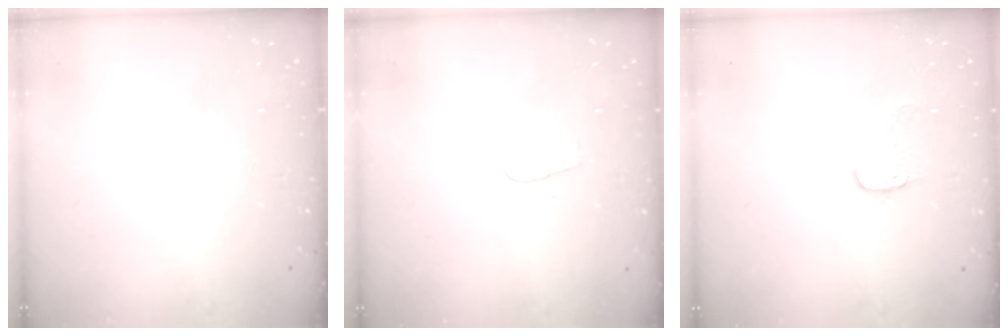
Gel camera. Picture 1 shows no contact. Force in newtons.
{"total": 4.0, "press": 4.0, "slide": 0.3}
{"total": 6.9, "press": 6.9, "slide": 0.1}